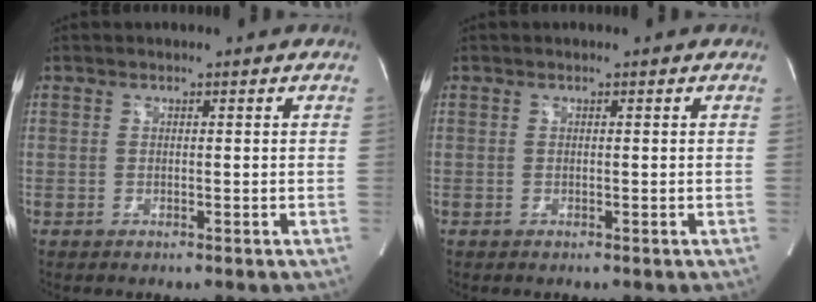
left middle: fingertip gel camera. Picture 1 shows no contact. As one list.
[{"total": 0.0}]